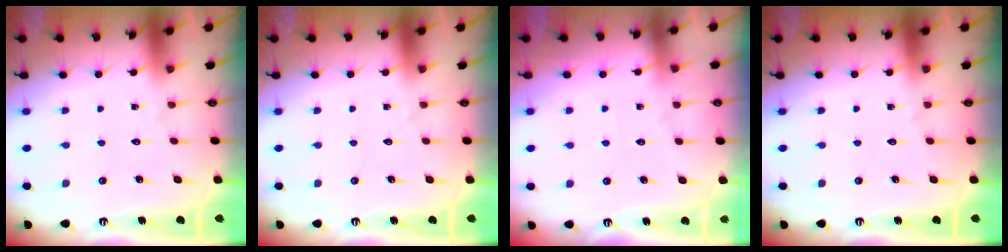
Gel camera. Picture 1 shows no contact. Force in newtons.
{"total": 0.0}
{"total": 2.4, "press": 2.4, "slide": 0.4}
{"total": 0.0}